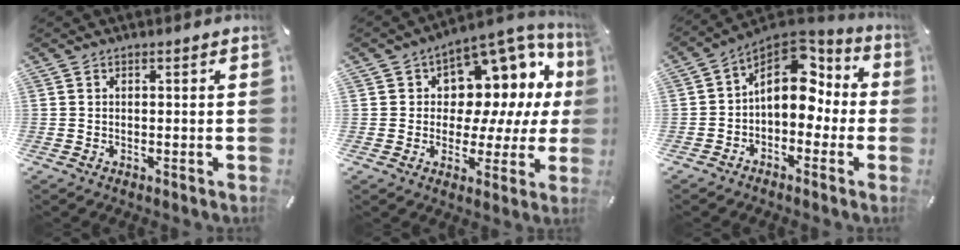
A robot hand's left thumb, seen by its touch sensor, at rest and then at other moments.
{"total": 10.8, "force": [4.0, 8.4, 5.4], "torque": [-0.064, -0.054, 0.077]}
{"total": 12.7, "force": [2.6, 8.9, 8.8], "torque": [-0.126, -0.022, 0.043]}